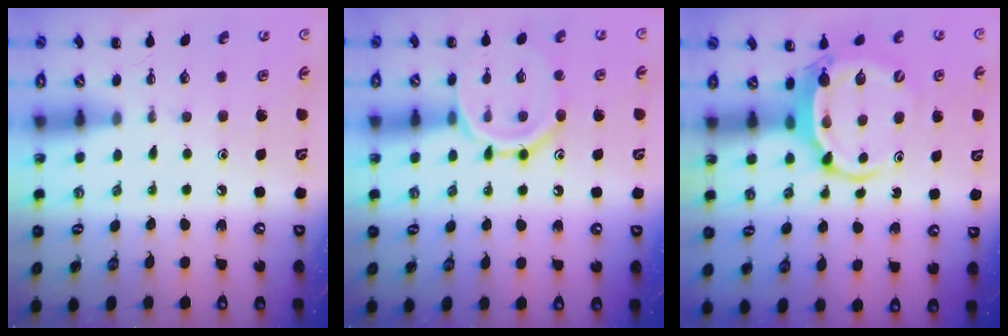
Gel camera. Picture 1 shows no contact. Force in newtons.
{"total": 13.2, "press": 13.2, "slide": 0.9}
{"total": 5.9, "press": 5.8, "slide": 1.2}